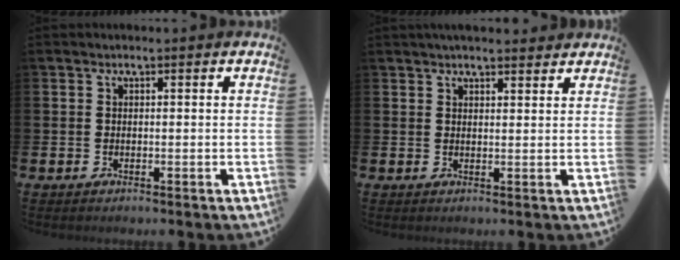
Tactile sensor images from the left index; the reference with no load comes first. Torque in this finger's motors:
{"motor_torque": [1.00, -1.14, 0.29, 0.12]}